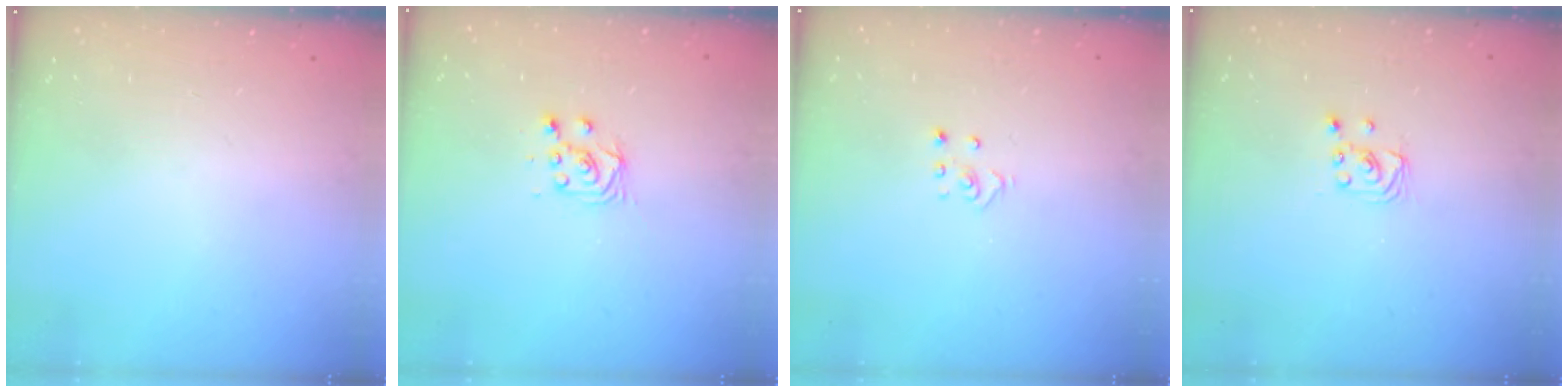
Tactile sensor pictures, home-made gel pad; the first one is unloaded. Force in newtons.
{"total": 6.1, "press": 6.1, "slide": 0.5}
{"total": 2.8, "press": 2.8, "slide": 0.3}
{"total": 1.9, "press": 1.9, "slide": 0.1}